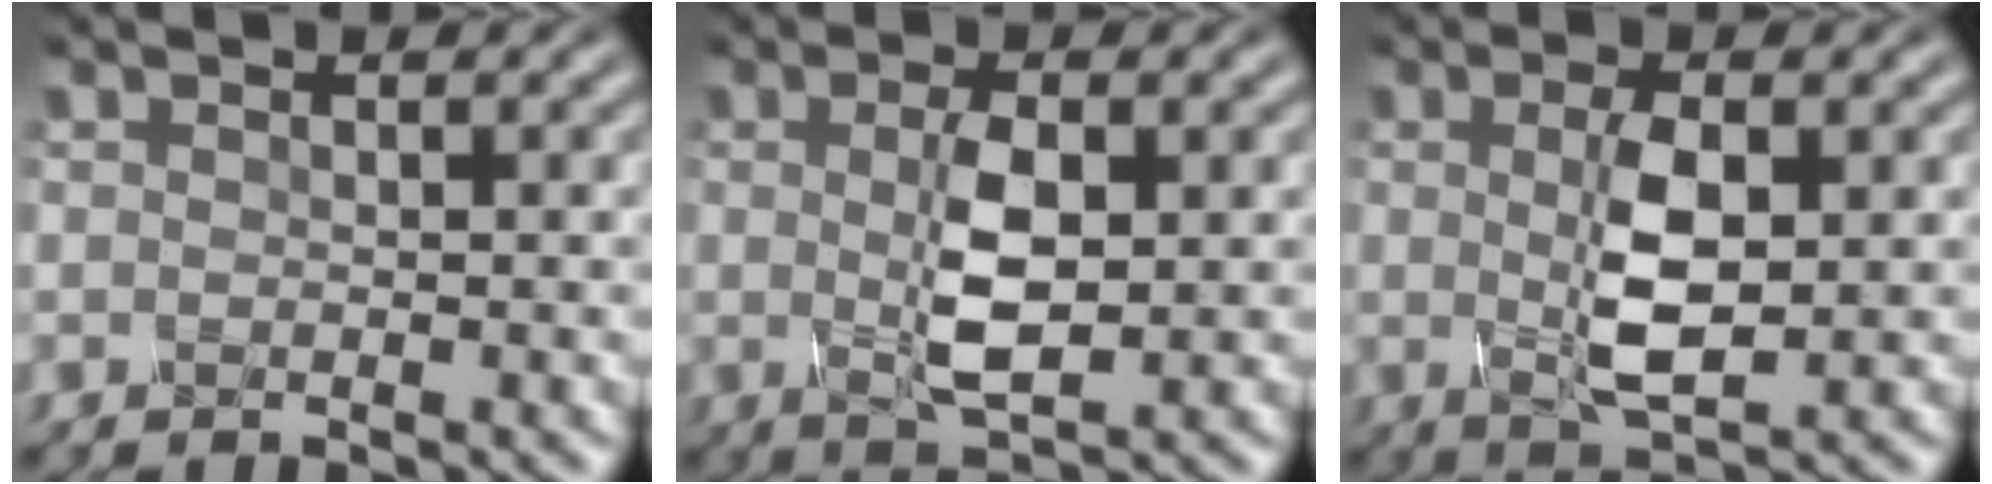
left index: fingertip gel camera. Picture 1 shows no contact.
{"total": 3.6, "force": [0.4, 1.0, 3.4], "torque": [-0.079, 0.003, 0.010]}
{"total": 4.0, "force": [0.4, 1.1, 3.8], "torque": [-0.087, 0.002, 0.010]}